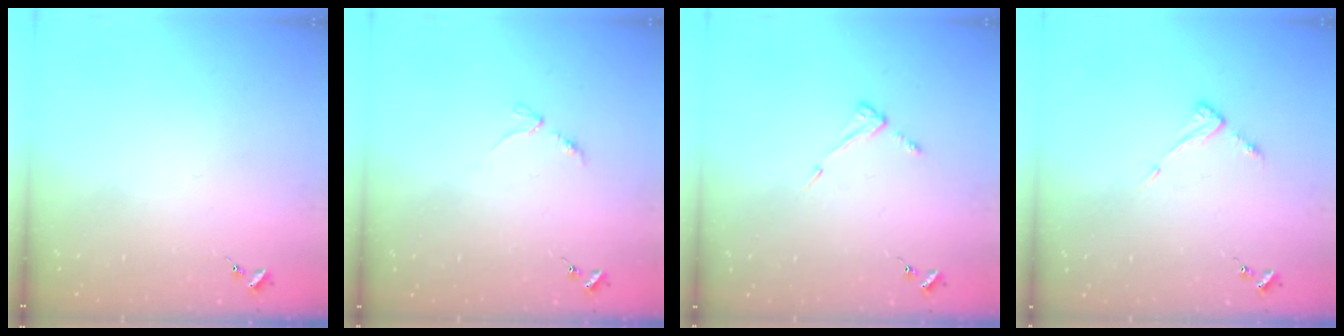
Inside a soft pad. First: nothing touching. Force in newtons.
{"total": 2.9, "press": 2.8, "slide": 0.4}
{"total": 4.4, "press": 4.3, "slide": 0.7}
{"total": 5.3, "press": 5.3, "slide": 0.4}